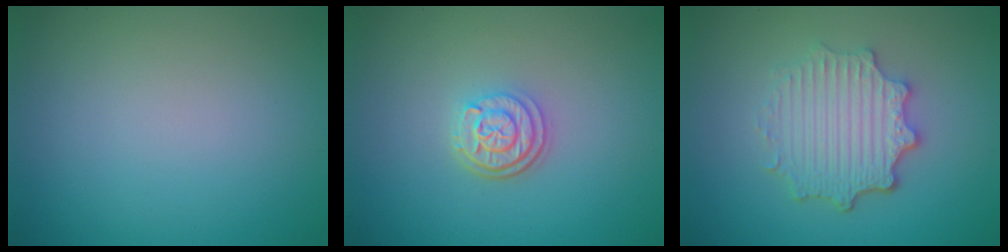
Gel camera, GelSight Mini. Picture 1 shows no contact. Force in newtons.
{"total": 3.0, "press": 2.4, "slide": 1.8}
{"total": 4.9, "press": 3.8, "slide": 3.0}